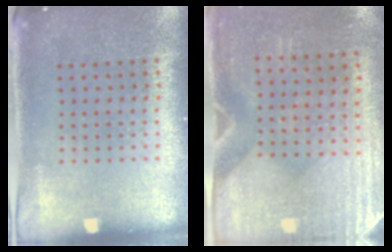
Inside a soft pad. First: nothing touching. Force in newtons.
{"total": 3.0, "press": 2.6, "slide": 1.5}